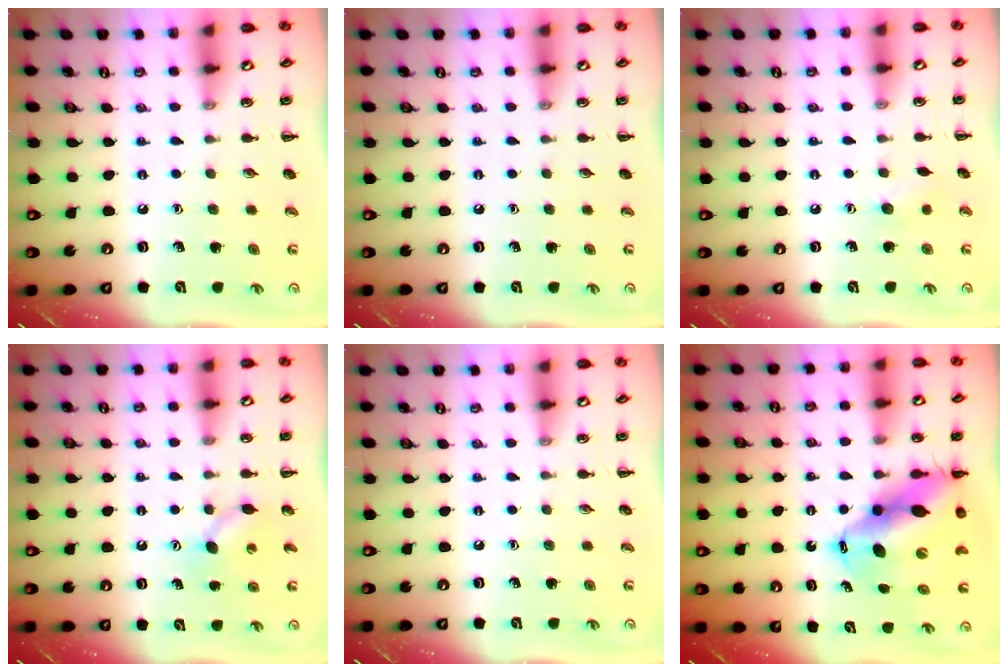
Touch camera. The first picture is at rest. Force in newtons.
{"total": 0.0}
{"total": 4.8, "press": 4.6, "slide": 1.3}
{"total": 5.3, "press": 5.1, "slide": 1.5}
{"total": 0.0}
{"total": 15.6, "press": 15.0, "slide": 4.3}